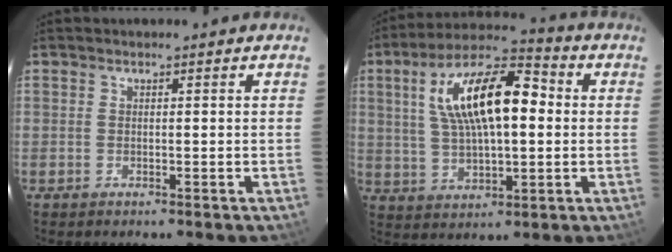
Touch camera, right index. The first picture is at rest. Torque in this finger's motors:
{"motor_torque": [1.08, 0.43, 0.88, 0.21]}